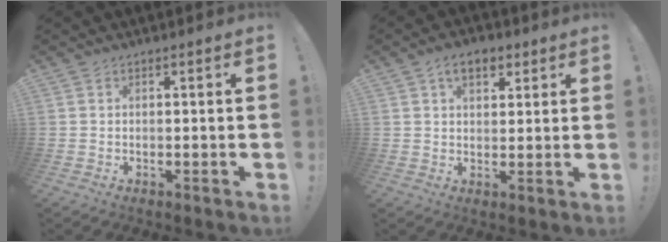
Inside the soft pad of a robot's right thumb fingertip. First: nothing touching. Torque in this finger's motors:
{"motor_torque": [0.53, 1.45, 0.11, -0.06, 0.00]}